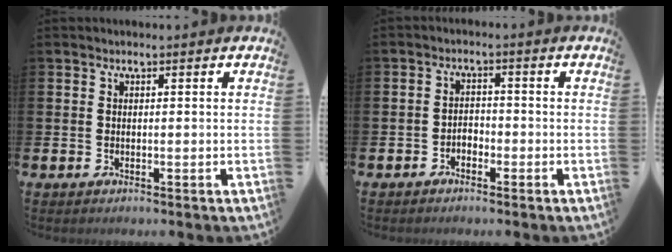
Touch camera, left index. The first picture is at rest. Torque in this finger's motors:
{"motor_torque": [-0.02, 0.08, 0.02, -0.01]}